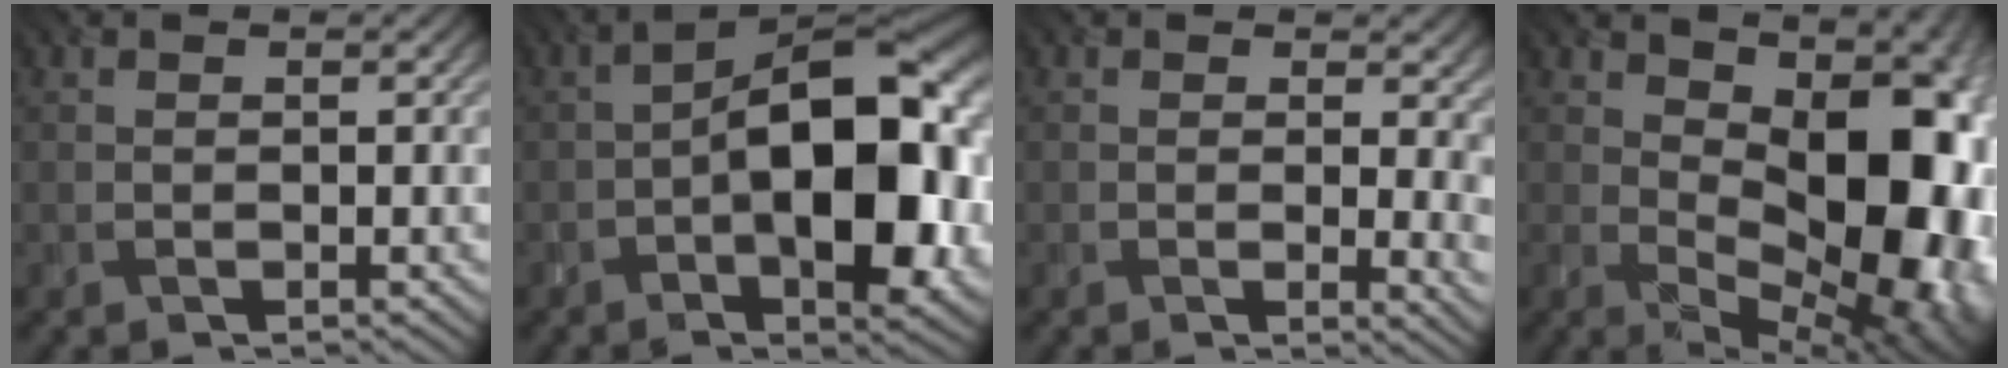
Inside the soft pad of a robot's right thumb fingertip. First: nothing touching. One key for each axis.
{"total": 16.1, "fx": -2.6, "fy": 7.9, "fz": 13.7, "tx": -0.187, "ty": -0.001, "tz": -0.049}
{"total": 5.2, "fx": 1.2, "fy": 2.1, "fz": 4.6, "tx": -0.052, "ty": -0.006, "tz": 0.022}
{"total": 18.0, "fx": 3.0, "fy": 9.5, "fz": 14.9, "tx": -0.158, "ty": 0.008, "tz": 0.065}